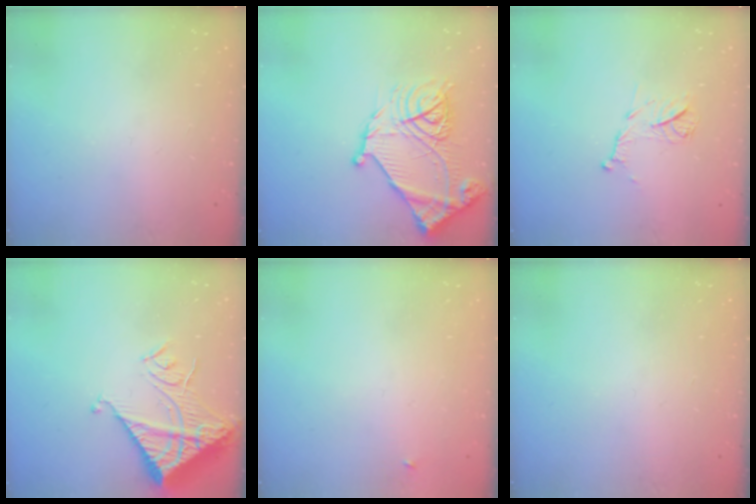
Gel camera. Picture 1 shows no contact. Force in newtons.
{"total": 18.7, "press": 18.6, "slide": 1.8}
{"total": 10.1, "press": 10.1, "slide": 0.5}
{"total": 14.3, "press": 14.2, "slide": 1.6}
{"total": 2.3, "press": 2.3, "slide": 0.2}
{"total": 0.0}